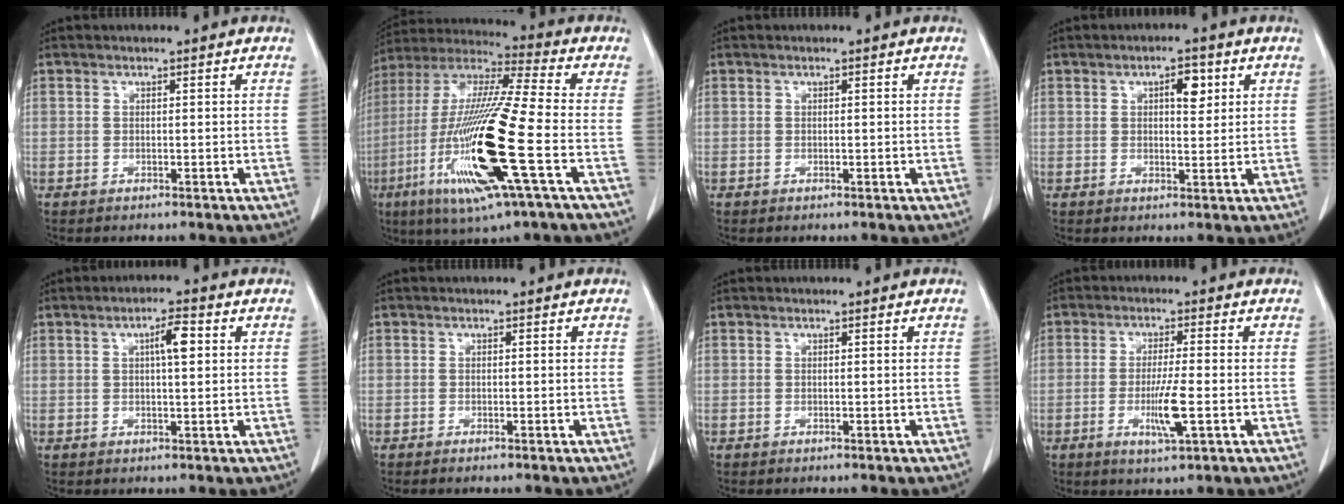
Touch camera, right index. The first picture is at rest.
{"total": 21.8, "force": [-6.2, 0.8, 20.8], "torque": [-0.446, -0.032, -0.122]}
{"total": 0.0}
{"total": 3.9, "force": [1.5, 1.5, 3.2], "torque": [-0.048, 0.002, 0.021]}
{"total": 4.0, "force": [1.1, 0.7, 3.8], "torque": [-0.063, 0.006, 0.016]}
{"total": 0.7, "force": [-0.6, 0.0, 0.3], "torque": [-0.007, -0.002, -0.009]}
{"total": 0.0}
{"total": 6.0, "force": [-1.6, 0.0, 5.8], "torque": [-0.107, -0.012, -0.025]}